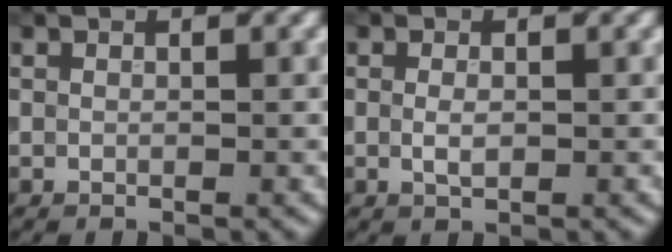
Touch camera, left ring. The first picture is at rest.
{"total": 1.3, "force": [0.0, 0.6, 1.1], "torque": [-0.025, -0.003, 0.000]}